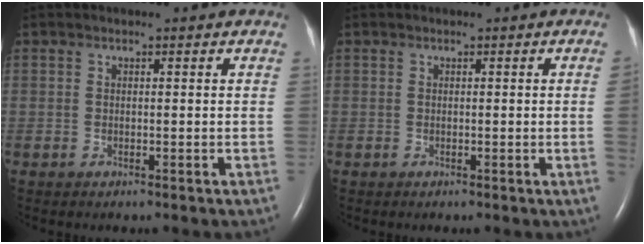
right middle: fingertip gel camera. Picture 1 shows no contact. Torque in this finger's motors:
{"motor_torque": [0.36, -0.36, -0.37, -0.07]}